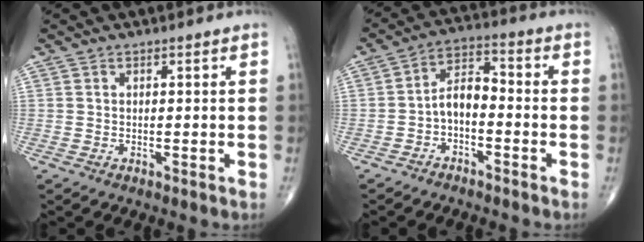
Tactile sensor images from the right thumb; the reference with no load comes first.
{"total": 6.3, "force": [-2.1, 3.4, 4.8], "torque": [-0.076, 0.040, -0.048]}